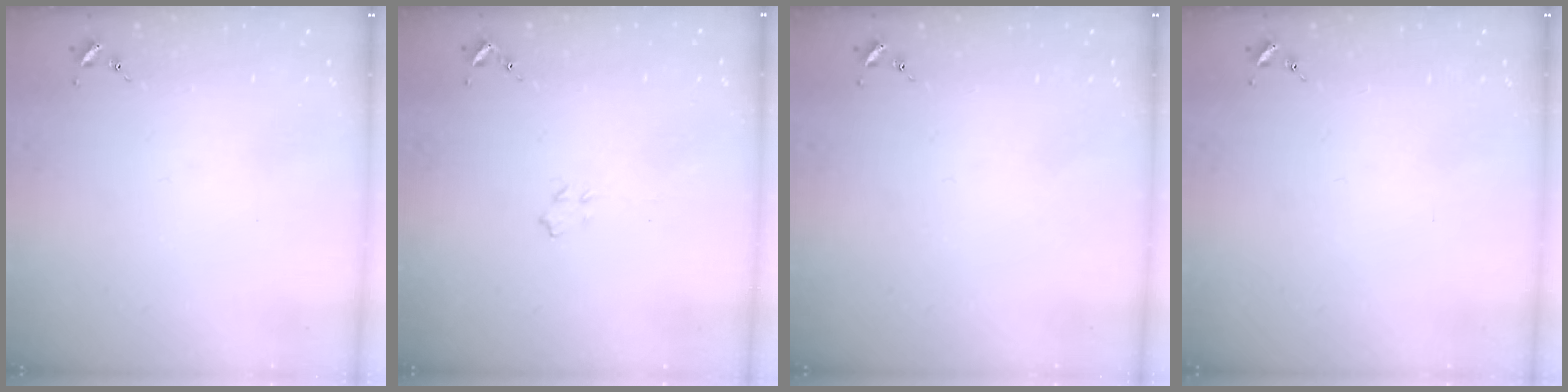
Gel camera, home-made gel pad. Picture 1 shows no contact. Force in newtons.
{"total": 3.9, "press": 3.9, "slide": 0.6}
{"total": 0.0}
{"total": 0.0}